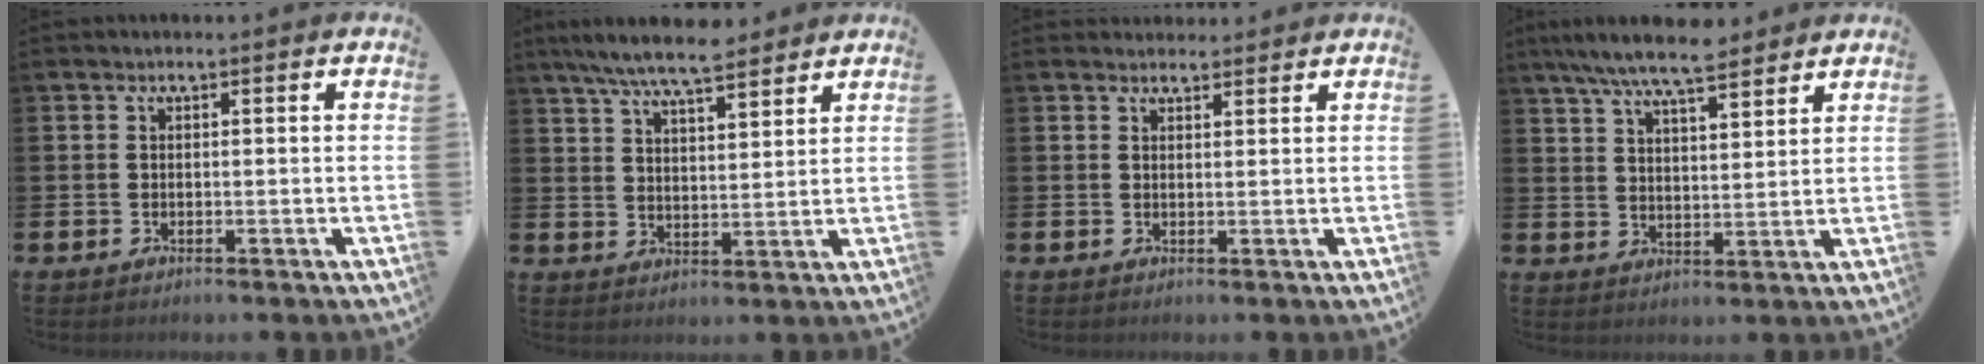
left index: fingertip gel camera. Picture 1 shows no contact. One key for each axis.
{"total": 7.6, "fx": 7.0, "fy": 1.1, "fz": 2.7, "tx": -0.071, "ty": -0.026, "tz": 0.128}
{"total": 1.8, "fx": 1.7, "fy": 0.5, "fz": -0.1, "tx": 0.008, "ty": -0.007, "tz": 0.030}
{"total": 7.9, "fx": 7.2, "fy": 1.2, "fz": 3.0, "tx": -0.076, "ty": -0.027, "tz": 0.131}